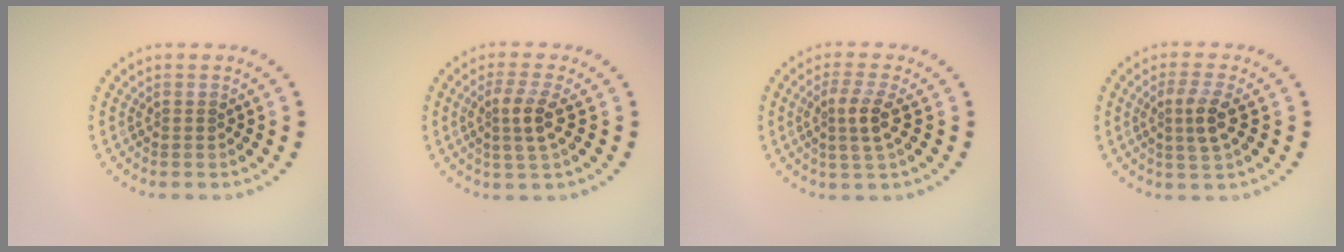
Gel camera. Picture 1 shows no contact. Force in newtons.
{"total": 2.7, "press": 2.4, "slide": 1.2}
{"total": 2.7, "press": 2.4, "slide": 1.2}
{"total": 2.7, "press": 2.5, "slide": 1.1}